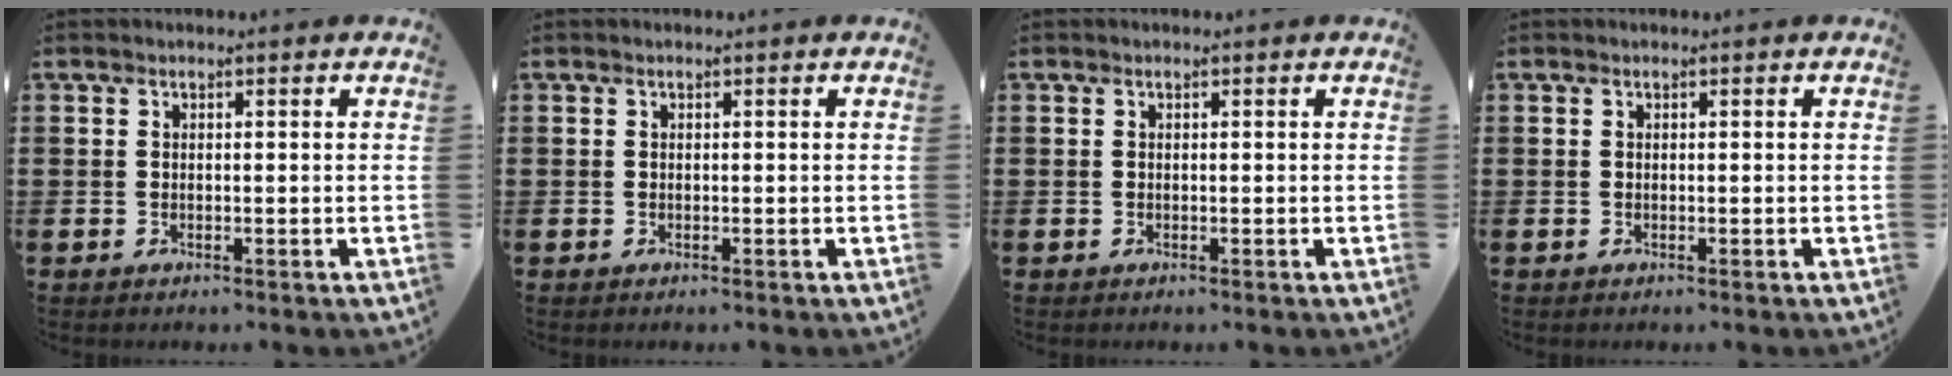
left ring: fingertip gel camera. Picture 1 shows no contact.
{"total": 0.0}
{"total": 0.0}
{"total": 0.0}